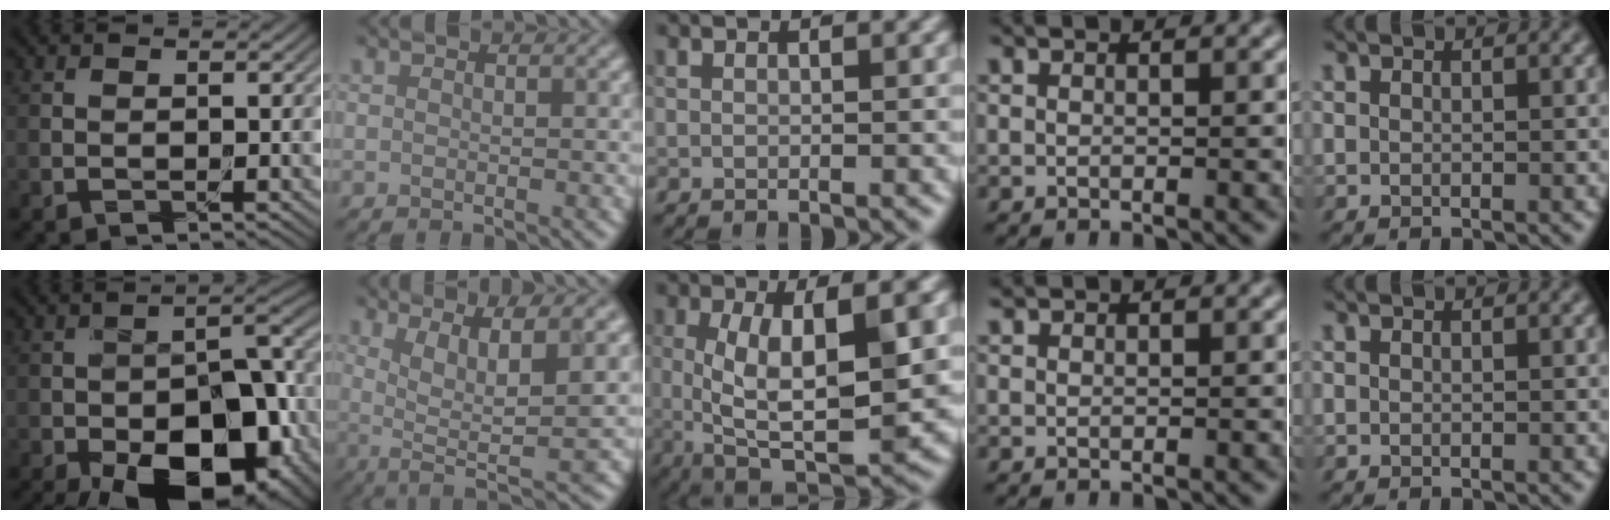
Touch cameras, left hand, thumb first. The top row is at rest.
{"thumb": {"total": 19.1, "force": [-10.1, 10.2, 12.6], "torque": [-0.148, -0.021, -0.145]}, "index": {"total": 7.4, "force": [0.5, 1.5, 7.2], "torque": [-0.115, 0.002, 0.041]}, "middle": {"total": 8.0, "force": [-1.2, 2.3, 7.6], "torque": [-0.150, -0.029, 0.010]}, "ring": {"total": 0.9, "force": [0.8, 0.3, 0.3], "torque": [-0.002, 0.006, 0.005]}}